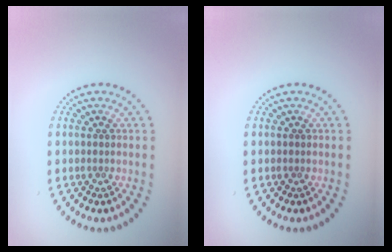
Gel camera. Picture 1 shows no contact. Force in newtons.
{"total": 0.0}